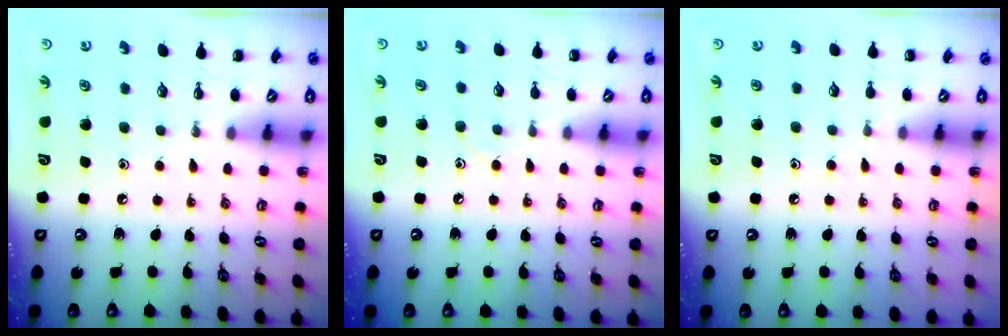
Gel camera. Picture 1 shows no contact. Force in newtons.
{"total": 6.1, "press": 5.8, "slide": 2.1}
{"total": 4.2, "press": 3.9, "slide": 1.5}